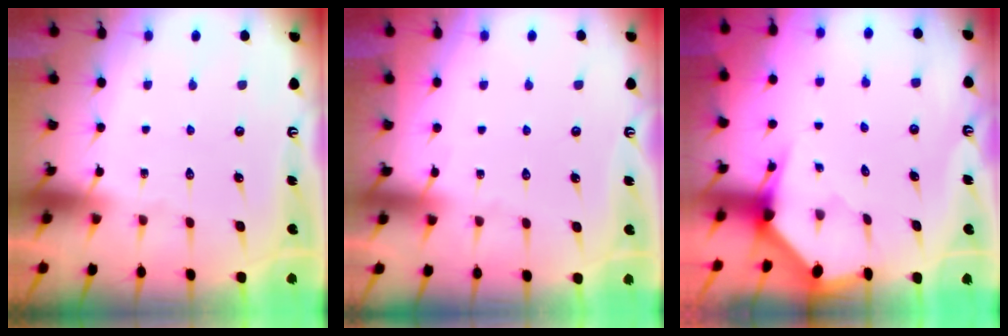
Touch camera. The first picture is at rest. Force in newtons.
{"total": 2.6, "press": 2.6, "slide": 0.4}
{"total": 2.7, "press": 2.7, "slide": 0.2}